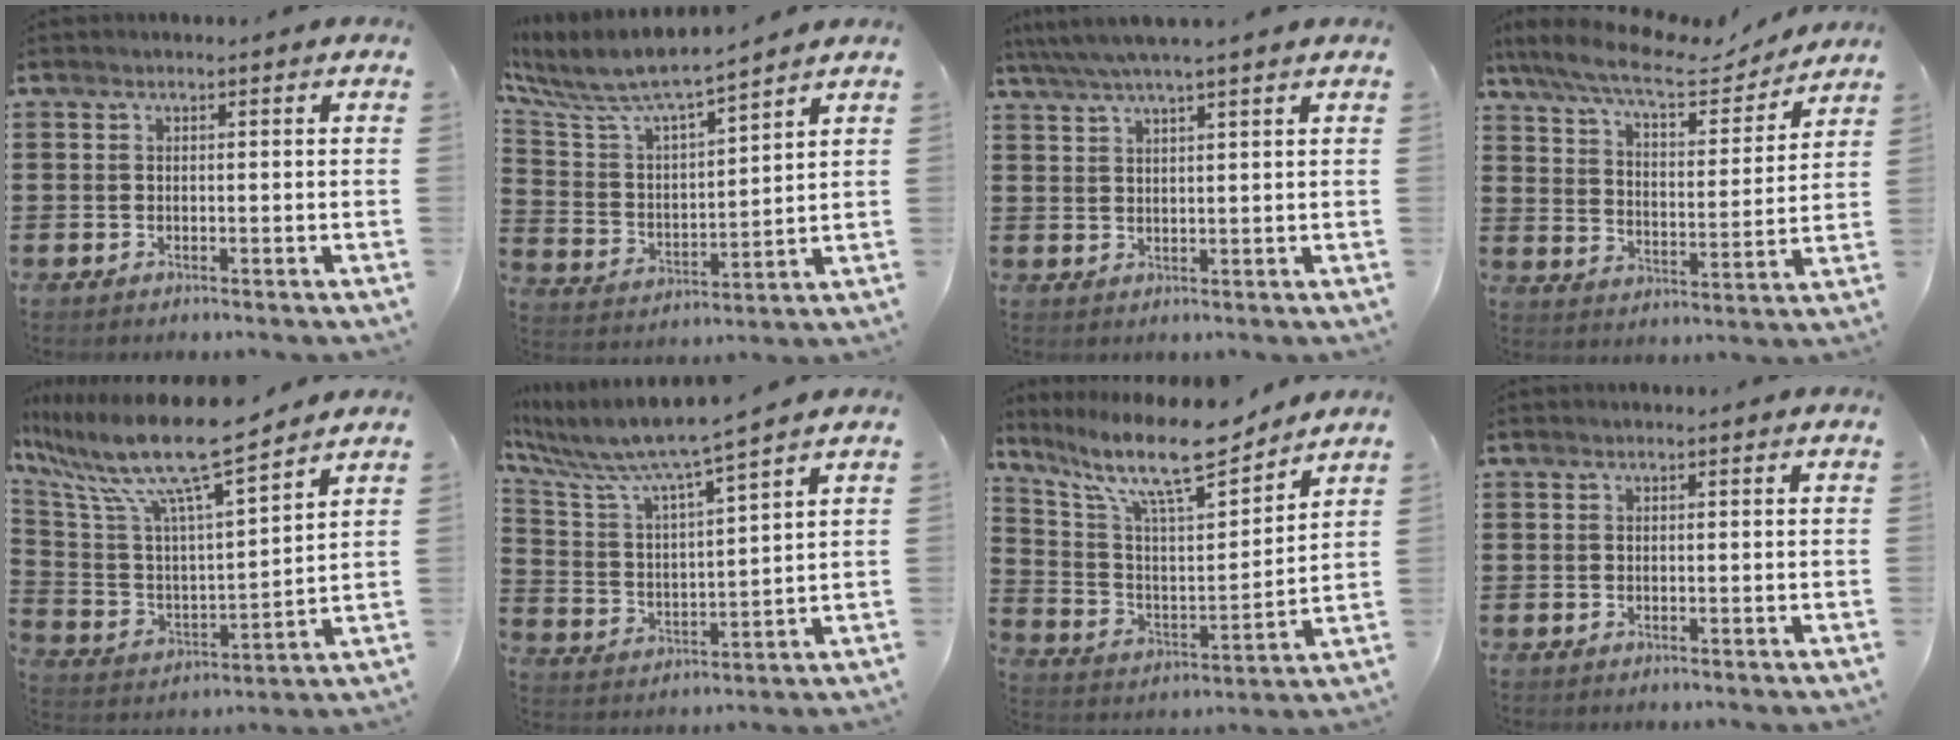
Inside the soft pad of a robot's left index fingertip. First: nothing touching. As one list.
[{"total": 7.2, "force": [6.6, 0.9, 2.8], "torque": [-0.087, -0.044, 0.109]}, {"total": 3.6, "force": [3.0, -0.3, 2.0], "torque": [-0.046, -0.005, 0.053]}, {"total": 9.6, "force": [8.1, 1.5, 5.0], "torque": [-0.129, -0.036, 0.137]}, {"total": 12.6, "force": [9.9, 0.8, 7.7], "torque": [-0.193, -0.067, 0.165]}, {"total": 7.0, "force": [6.3, -0.3, 3.0], "torque": [-0.089, -0.044, 0.101]}, {"total": 13.4, "force": [10.5, 2.8, 7.9], "torque": [-0.181, -0.048, 0.181]}, {"total": 0.0}]